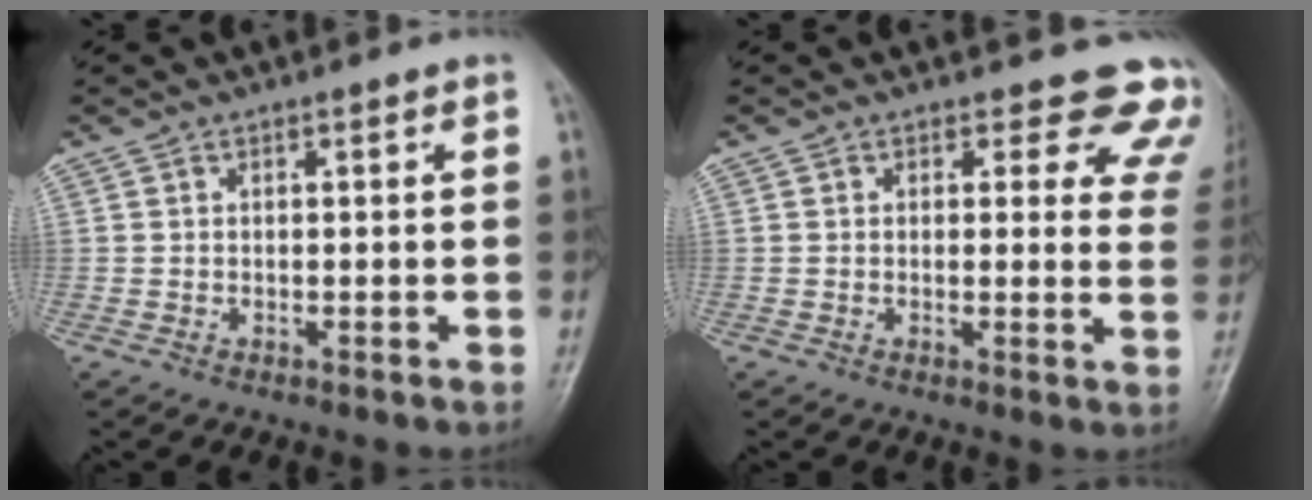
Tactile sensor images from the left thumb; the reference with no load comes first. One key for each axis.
{"total": 9.4, "fx": 8.1, "fy": 4.5, "fz": 1.9, "tx": 0.040, "ty": -0.040, "tz": 0.052}